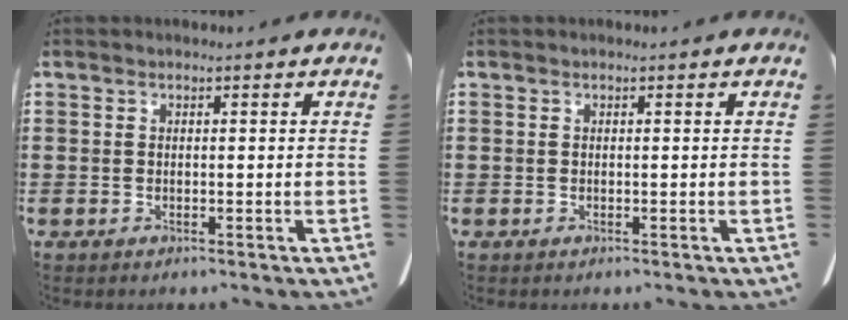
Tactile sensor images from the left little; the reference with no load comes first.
{"total": 0.0}